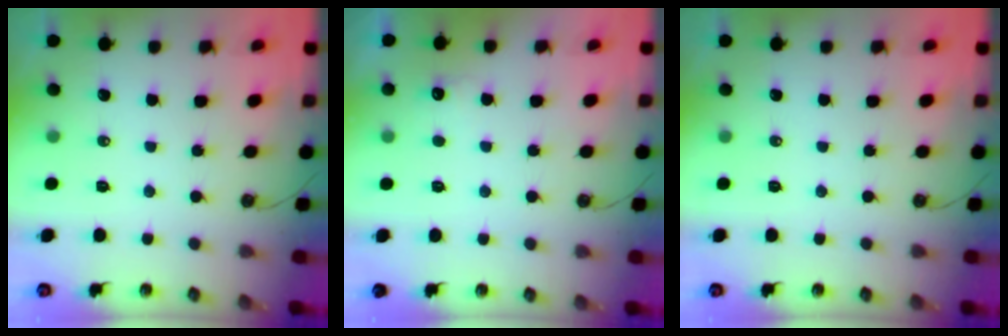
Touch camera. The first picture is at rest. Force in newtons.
{"total": 3.4, "press": 3.2, "slide": 1.0}
{"total": 0.0}